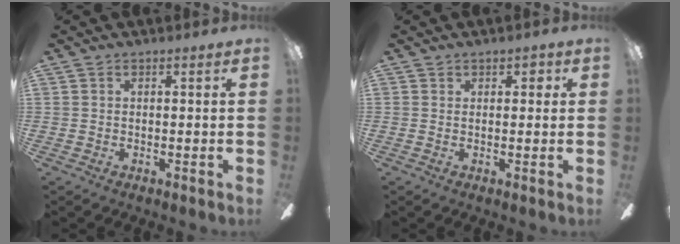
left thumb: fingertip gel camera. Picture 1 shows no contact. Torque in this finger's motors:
{"motor_torque": [-0.01, 0.11, -0.18, 0.09, -0.03]}